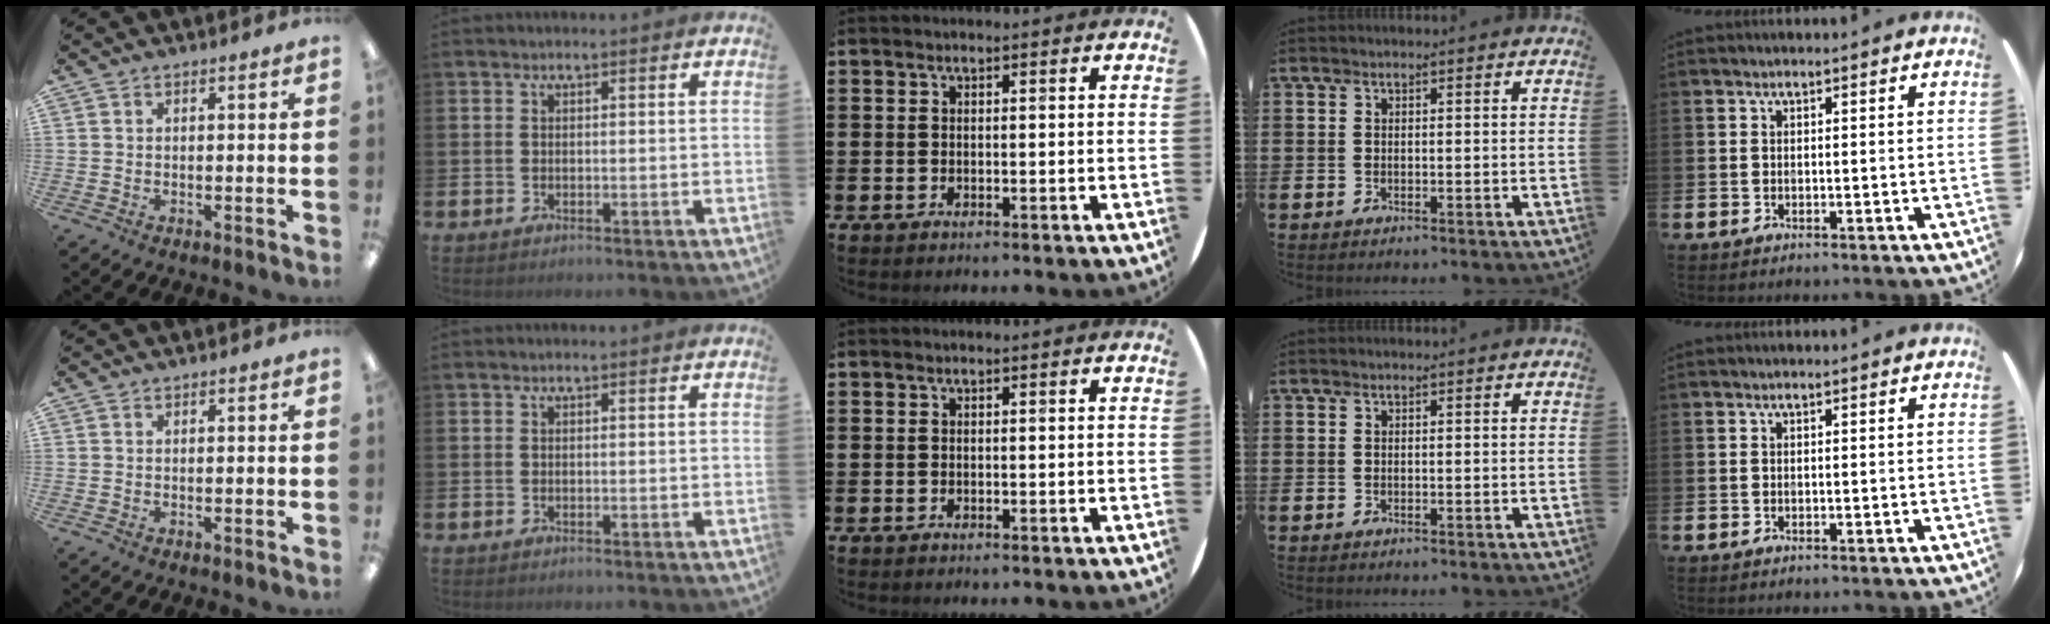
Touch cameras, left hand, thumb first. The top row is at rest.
{}